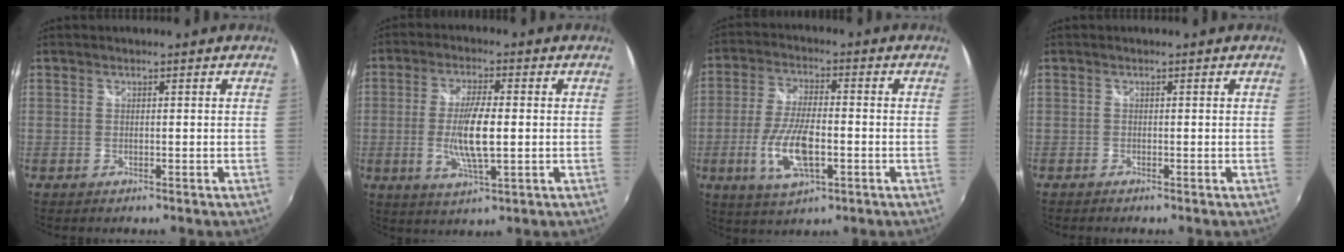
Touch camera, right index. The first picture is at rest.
{"total": 8.8, "force": [-0.8, 2.0, 8.6], "torque": [-0.166, -0.008, -0.013]}
{"total": 11.3, "force": [-3.2, 4.1, 10.0], "torque": [-0.206, -0.009, -0.060]}
{"total": 0.6, "force": [-0.5, 0.2, 0.1], "torque": [-0.004, -0.004, -0.012]}